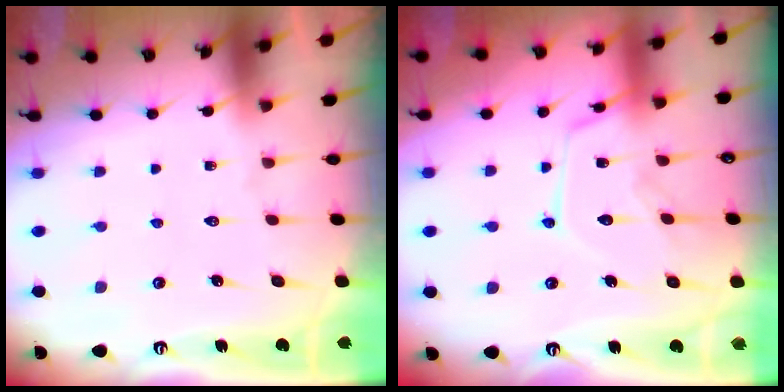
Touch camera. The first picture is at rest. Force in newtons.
{"total": 12.8, "press": 12.7, "slide": 1.2}